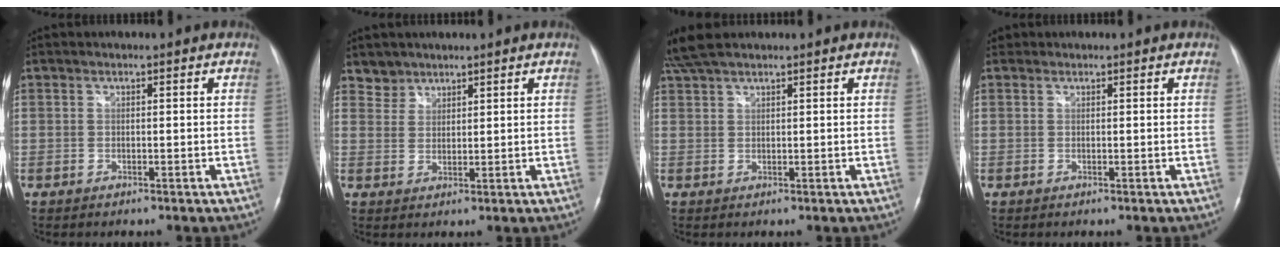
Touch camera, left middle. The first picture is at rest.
{"total": 2.9, "force": [2.4, 1.5, -0.6], "torque": [0.021, 0.007, 0.043]}
{"total": 4.9, "force": [4.2, 1.1, 2.3], "torque": [-0.052, 0.028, 0.084]}
{"total": 0.6, "force": [0.4, 0.5, 0.0], "torque": [0.004, 0.006, 0.007]}